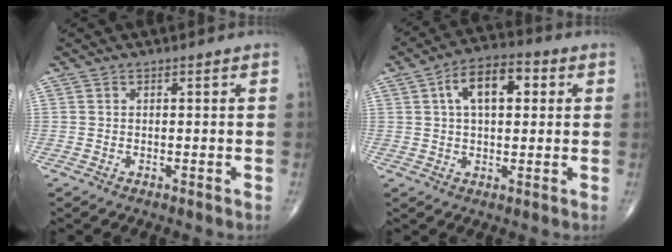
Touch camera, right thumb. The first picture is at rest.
{"total": 10.3, "force": [2.6, 5.6, 8.2], "torque": [-0.122, 0.019, 0.035]}